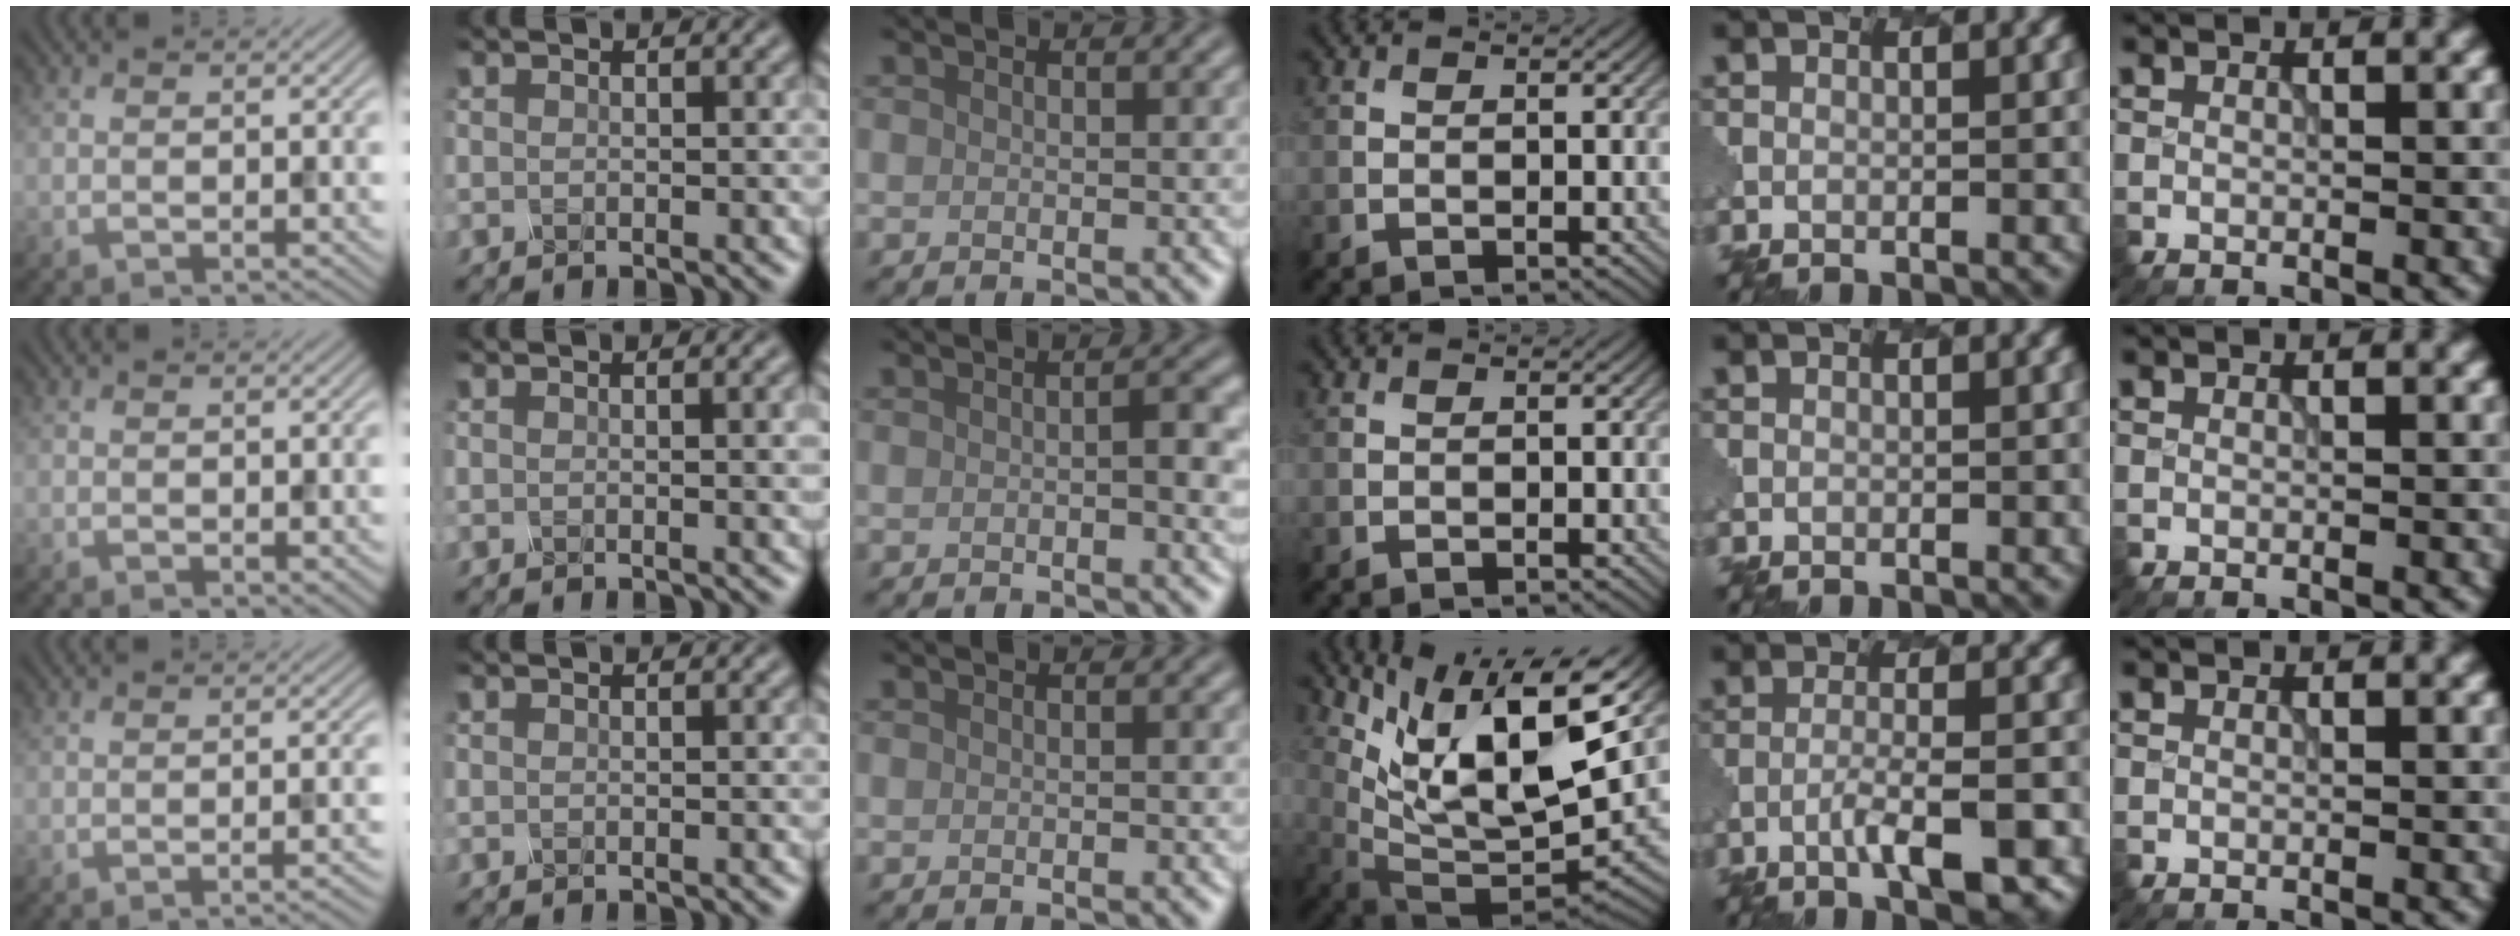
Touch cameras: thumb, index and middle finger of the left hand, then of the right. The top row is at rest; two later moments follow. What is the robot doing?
{"motion": "unscrew", "object": "spray bottle"}